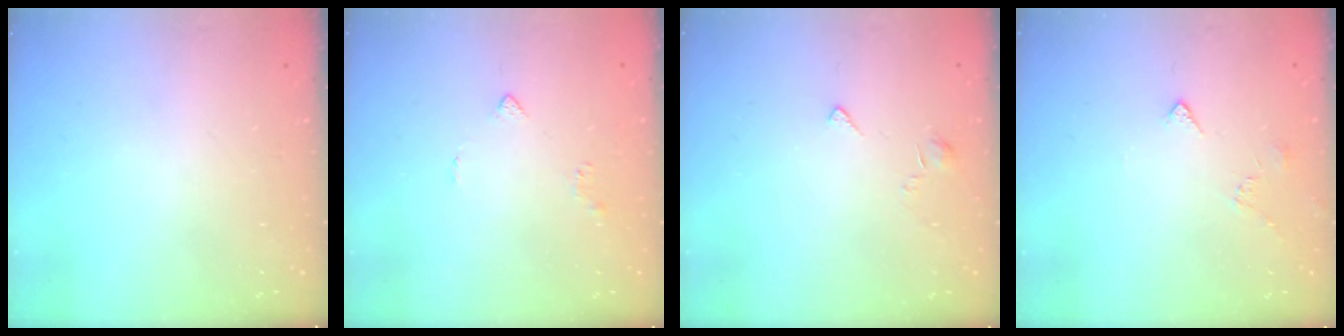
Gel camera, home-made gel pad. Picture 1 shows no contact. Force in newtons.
{"total": 2.8, "press": 2.8, "slide": 0.6}
{"total": 2.7, "press": 2.6, "slide": 0.5}
{"total": 3.9, "press": 3.9, "slide": 0.6}